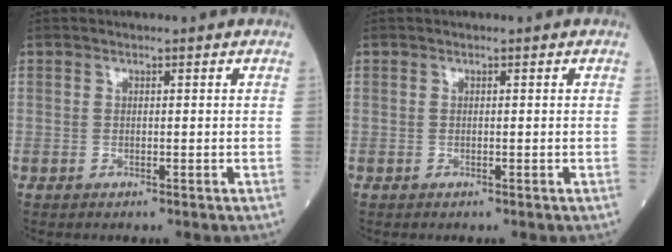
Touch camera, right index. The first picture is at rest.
{"total": 0.0}